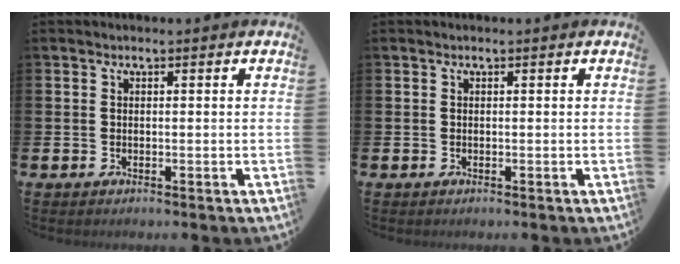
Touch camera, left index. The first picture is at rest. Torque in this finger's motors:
{"motor_torque": [0.00, 0.00, 0.00, 0.00]}